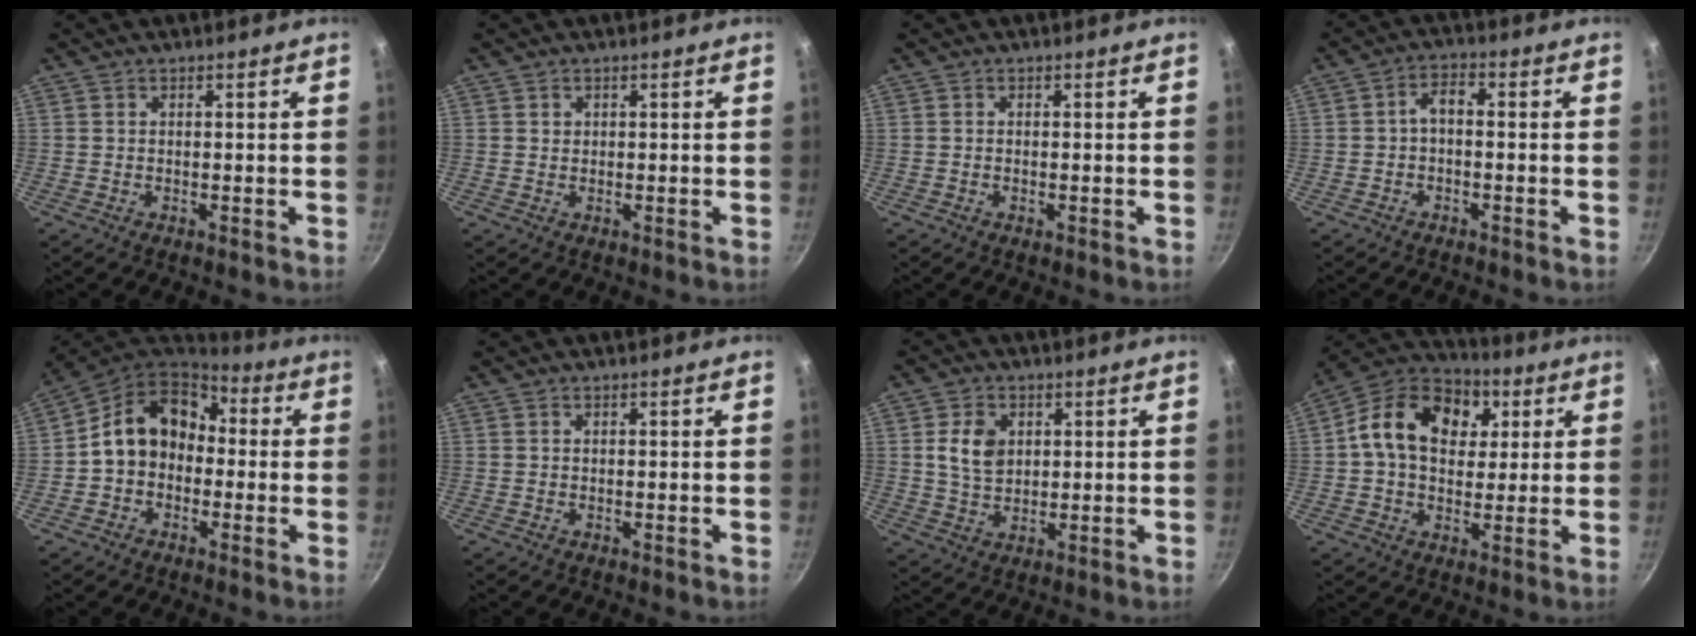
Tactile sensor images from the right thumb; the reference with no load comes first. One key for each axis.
{"total": 0.9, "fx": 0.4, "fy": 0.8, "fz": 0.2, "tx": 0.000, "ty": 0.003, "tz": 0.006}
{"total": 0.6, "fx": -0.2, "fy": 0.2, "fz": 0.5, "tx": -0.008, "ty": 0.002, "tz": -0.003}
{"total": 3.4, "fx": -0.8, "fy": 1.9, "fz": 2.7, "tx": -0.047, "ty": 0.023, "tz": -0.017}
{"total": 13.3, "fx": 0.1, "fy": 10.5, "fz": 8.2, "tx": -0.100, "ty": 0.044, "tz": -0.019}
{"total": 0.0}
{"total": 6.8, "fx": 1.6, "fy": 5.1, "fz": 4.3, "tx": -0.062, "ty": -0.008, "tz": 0.031}
{"total": 17.1, "fx": 4.2, "fy": 12.4, "fz": 10.9, "tx": -0.159, "ty": 0.013, "tz": 0.052}